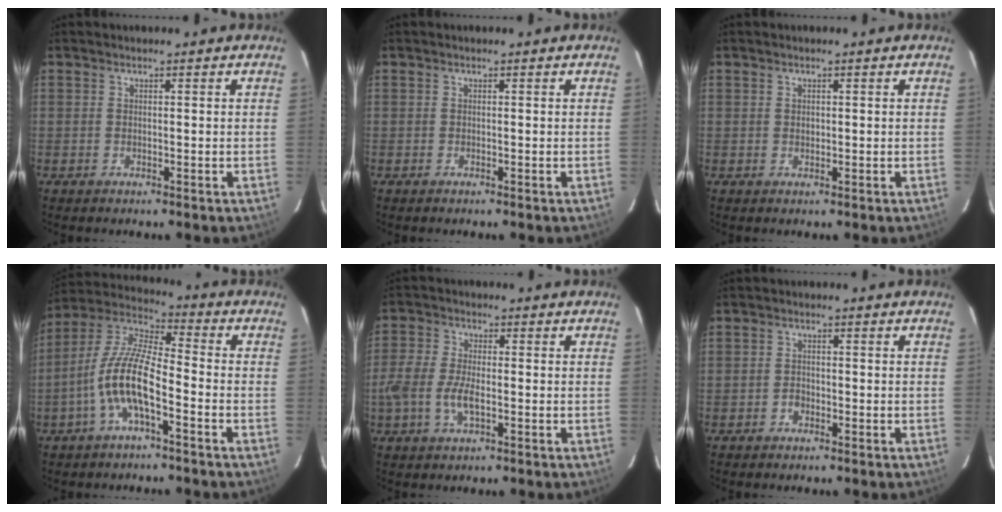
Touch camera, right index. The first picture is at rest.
{"total": 0.0}
{"total": 0.8, "force": [0.2, 0.7, 0.3], "torque": [-0.004, 0.003, 0.004]}
{"total": 11.6, "force": [-4.6, 3.2, 10.2], "torque": [-0.215, 0.007, -0.093]}
{"total": 7.0, "force": [-2.3, 3.1, 5.8], "torque": [-0.130, -0.002, -0.047]}
{"total": 1.6, "force": [-0.9, 1.2, 0.5], "torque": [-0.009, 0.003, -0.015]}